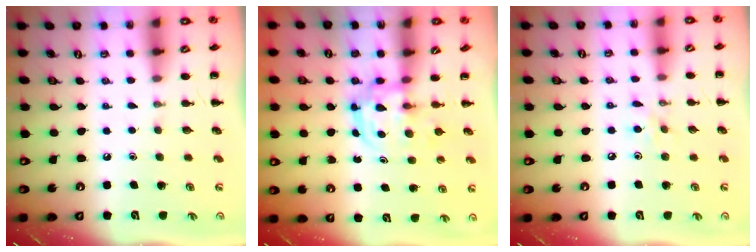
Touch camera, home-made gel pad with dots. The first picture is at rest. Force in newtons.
{"total": 3.3, "press": 3.2, "slide": 0.4}
{"total": 5.4, "press": 5.1, "slide": 1.9}